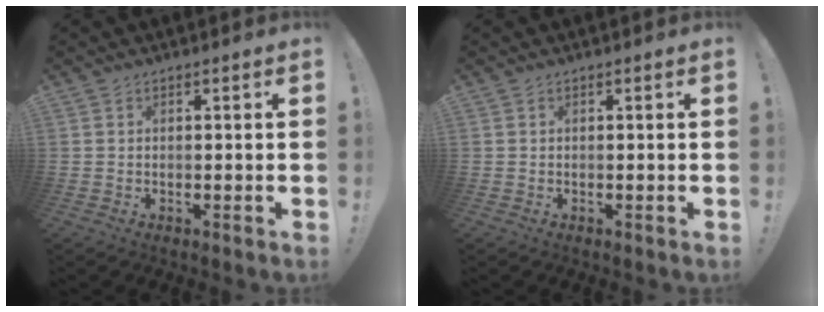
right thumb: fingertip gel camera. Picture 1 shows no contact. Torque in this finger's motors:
{"motor_torque": [0.00, 0.00, -0.05, 0.05, 0.04]}